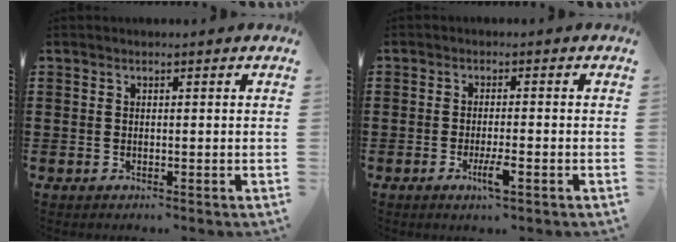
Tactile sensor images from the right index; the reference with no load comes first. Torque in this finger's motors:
{"motor_torque": [0.75, 0.18, 0.11, 0.06]}